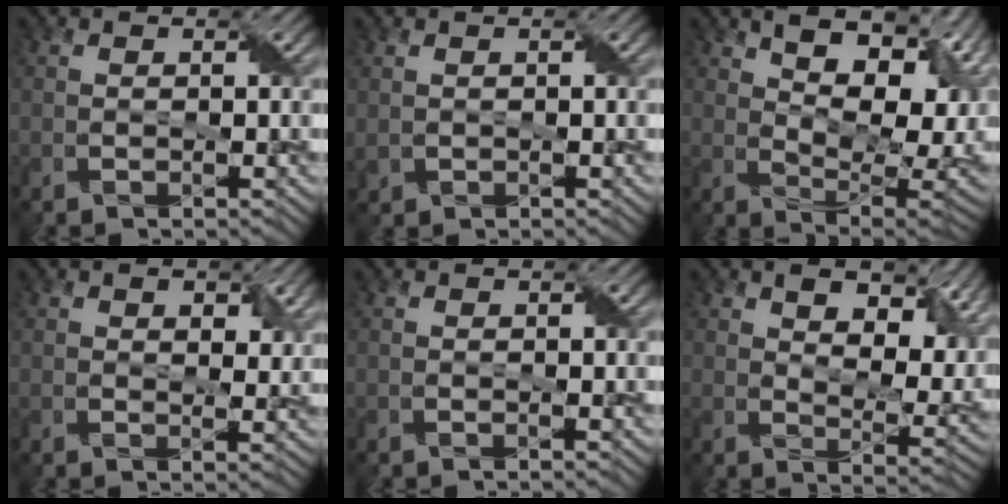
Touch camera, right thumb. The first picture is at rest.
{"total": 1.0, "force": [0.3, 0.8, 0.5], "torque": [-0.018, 0.000, 0.010]}
{"total": 17.3, "force": [6.8, 8.0, 13.8], "torque": [-0.206, 0.034, 0.110]}
{"total": 3.6, "force": [1.9, 1.8, 2.5], "torque": [-0.043, -0.004, 0.033]}
{"total": 0.0}
{"total": 11.3, "force": [5.2, 5.8, 8.2], "torque": [-0.135, -0.007, 0.086]}